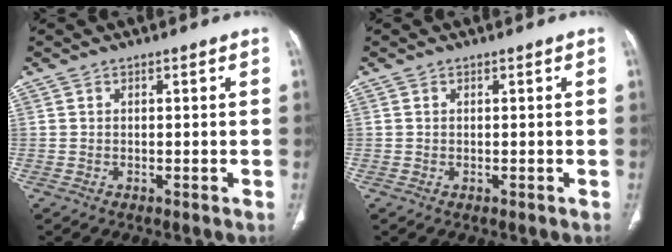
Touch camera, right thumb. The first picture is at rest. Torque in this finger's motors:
{"motor_torque": [0.14, -0.26, 0.24, -0.61, -0.08]}